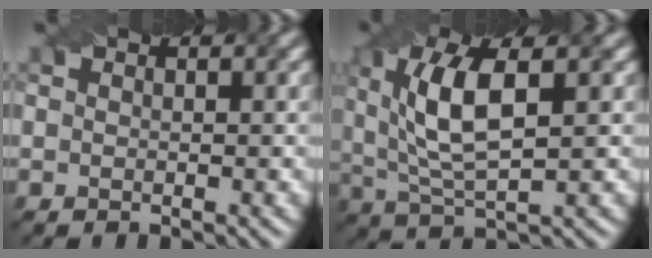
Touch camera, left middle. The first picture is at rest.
{"total": 7.1, "force": [1.3, 2.6, 6.5], "torque": [-0.135, 0.009, 0.036]}